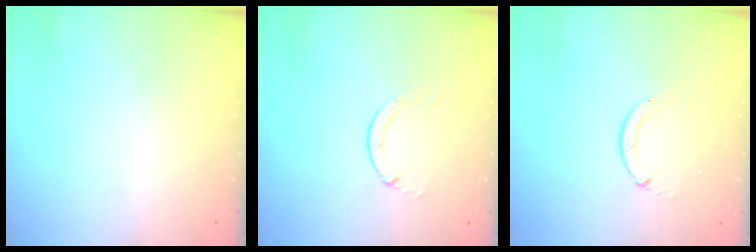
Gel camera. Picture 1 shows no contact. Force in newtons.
{"total": 0.0}
{"total": 0.0}